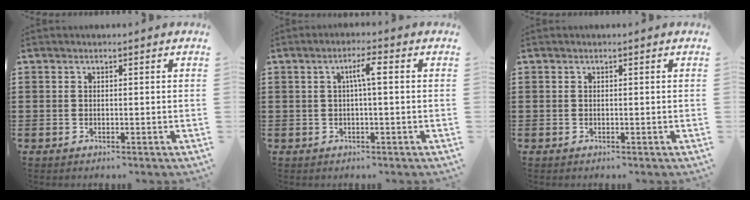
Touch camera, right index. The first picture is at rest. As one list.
[{"total": 3.5, "force": [0.3, 0.3, 3.5], "torque": [-0.065, 0.006, 0.001]}, {"total": 0.0}]